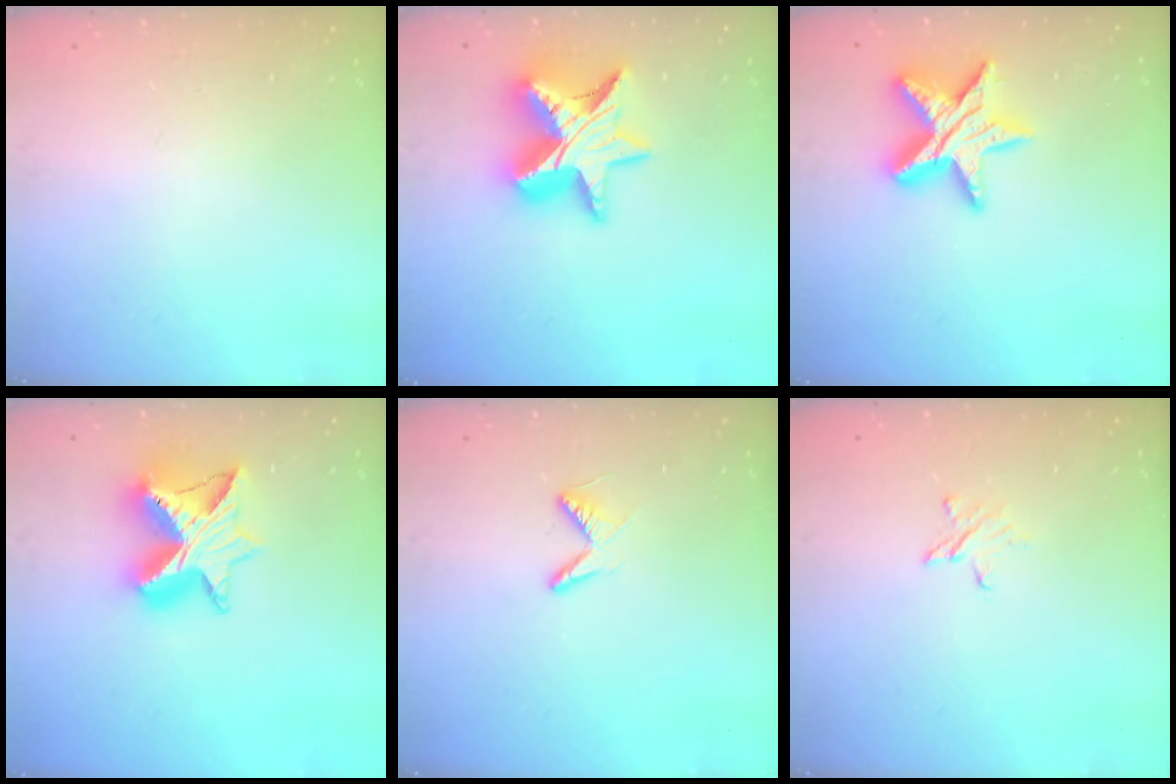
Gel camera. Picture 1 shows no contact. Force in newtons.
{"total": 16.2, "press": 16.1, "slide": 1.7}
{"total": 15.0, "press": 14.9, "slide": 1.3}
{"total": 13.6, "press": 13.5, "slide": 1.0}
{"total": 4.6, "press": 4.6, "slide": 0.7}
{"total": 3.5, "press": 3.5, "slide": 0.3}